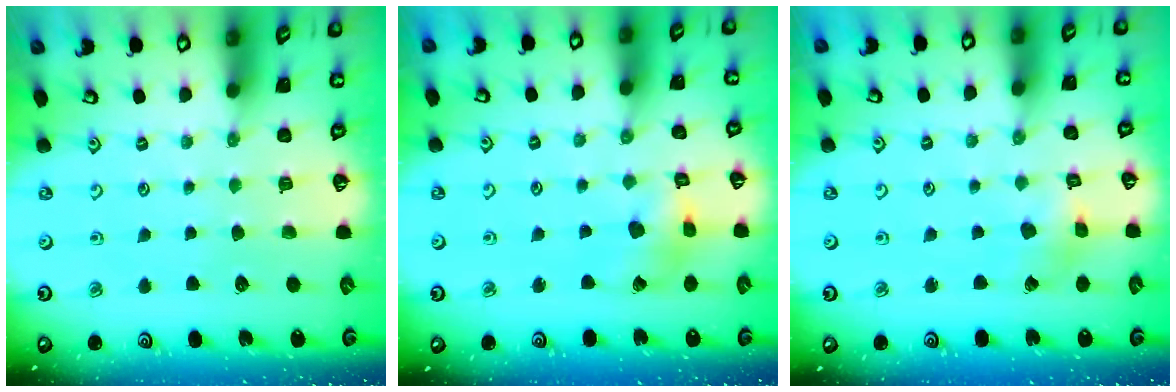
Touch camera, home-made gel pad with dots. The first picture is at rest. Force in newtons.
{"total": 6.9, "press": 6.9, "slide": 0.8}
{"total": 2.8, "press": 2.8, "slide": 0.5}